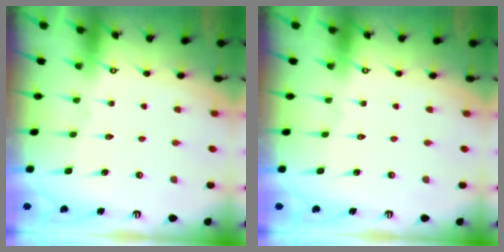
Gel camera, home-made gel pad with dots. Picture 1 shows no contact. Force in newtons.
{"total": 0.0}